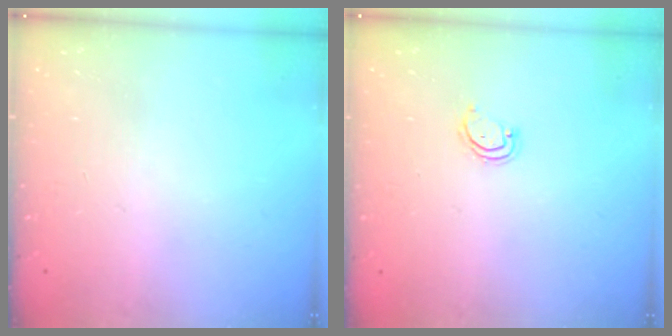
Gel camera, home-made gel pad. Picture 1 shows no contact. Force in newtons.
{"total": 2.8, "press": 2.8, "slide": 0.3}